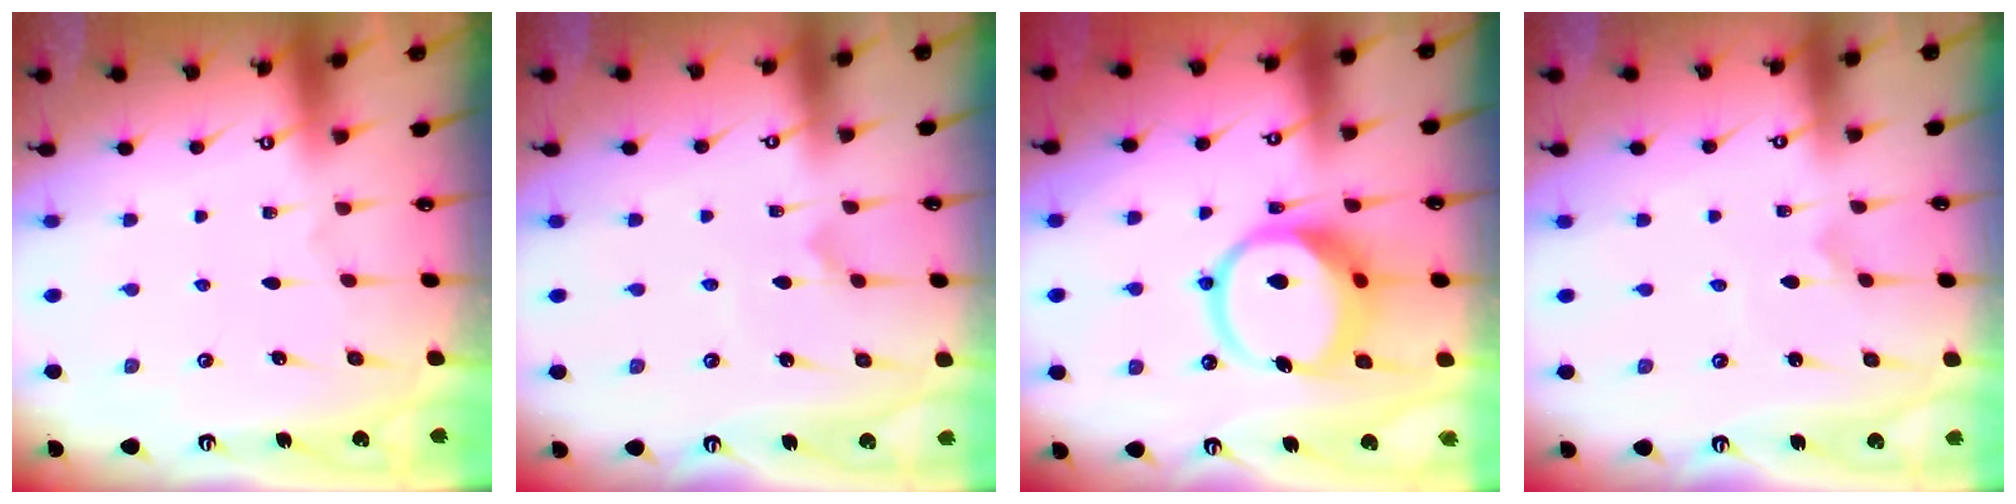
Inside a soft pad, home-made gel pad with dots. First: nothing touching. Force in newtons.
{"total": 3.4, "press": 3.4, "slide": 0.2}
{"total": 14.9, "press": 14.8, "slide": 2.1}
{"total": 0.6, "press": 0.6, "slide": 0.0}